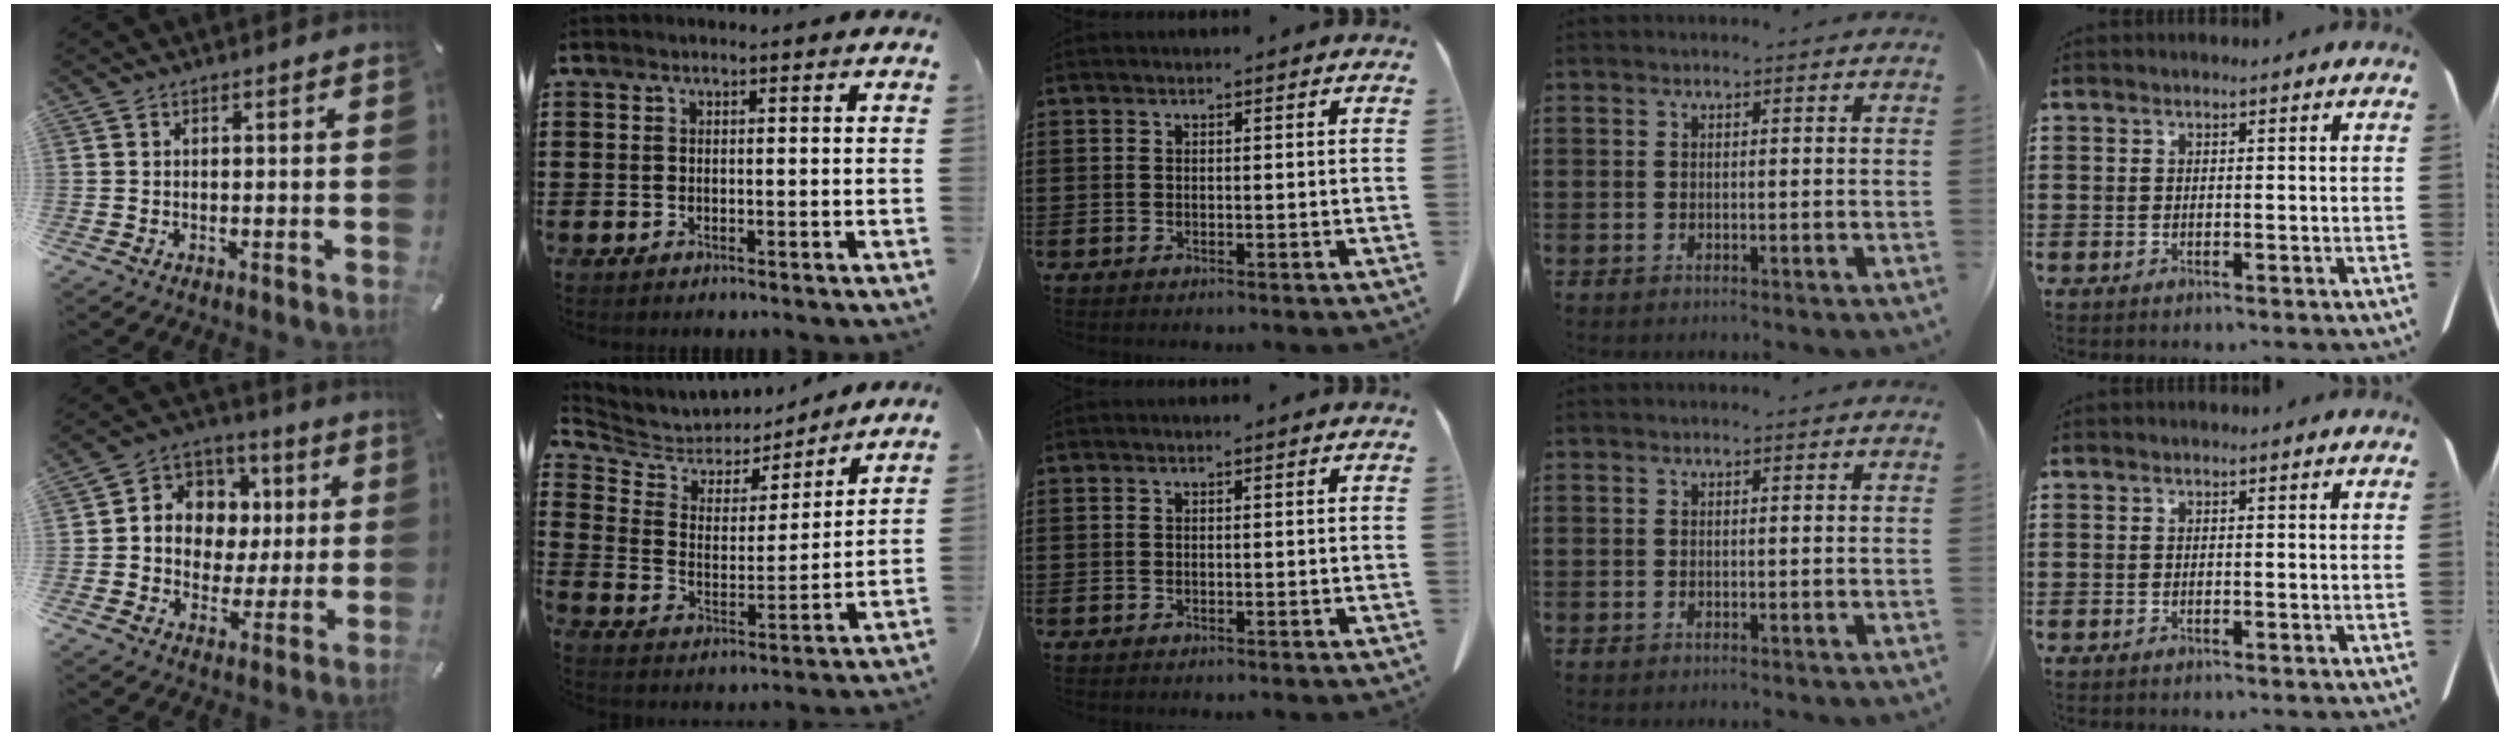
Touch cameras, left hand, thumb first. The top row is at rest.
{"thumb": {"total": 9.8, "force": [0.0, 9.5, 2.4], "torque": [-0.047, 0.006, 0.006]}, "index": {"total": 5.4, "force": [5.0, 1.9, 0.1], "torque": [-0.041, -0.040, 0.083]}}